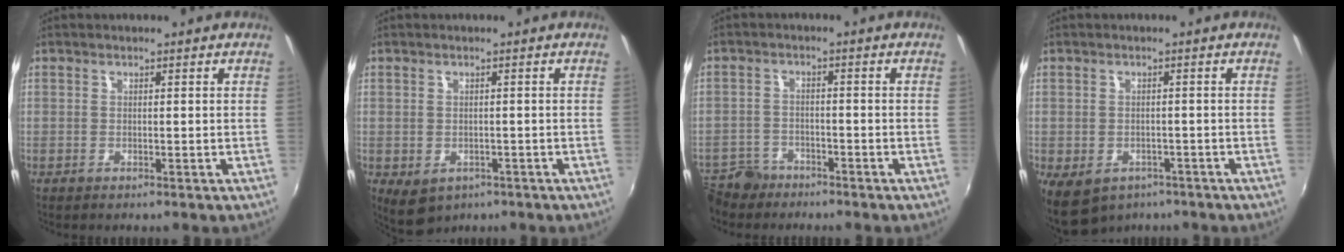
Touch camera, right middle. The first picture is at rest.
{"total": 4.4, "force": [-1.7, 3.3, 2.3], "torque": [-0.043, -0.013, -0.017]}
{"total": 7.0, "force": [-5.6, 4.1, 1.2], "torque": [-0.044, 0.008, -0.103]}
{"total": 8.0, "force": [-4.9, 5.1, 3.7], "torque": [-0.077, -0.026, -0.061]}